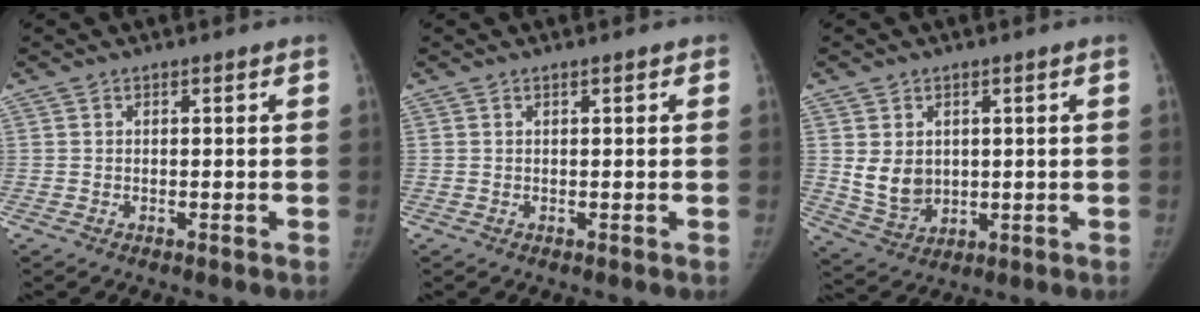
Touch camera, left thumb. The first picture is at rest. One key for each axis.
{"total": 0.5, "fx": 0.3, "fy": 0.2, "fz": 0.4, "tx": -0.005, "ty": 0.001, "tz": 0.002}
{"total": 6.7, "fx": 1.0, "fy": 5.5, "fz": 3.8, "tx": -0.040, "ty": -0.017, "tz": 0.038}